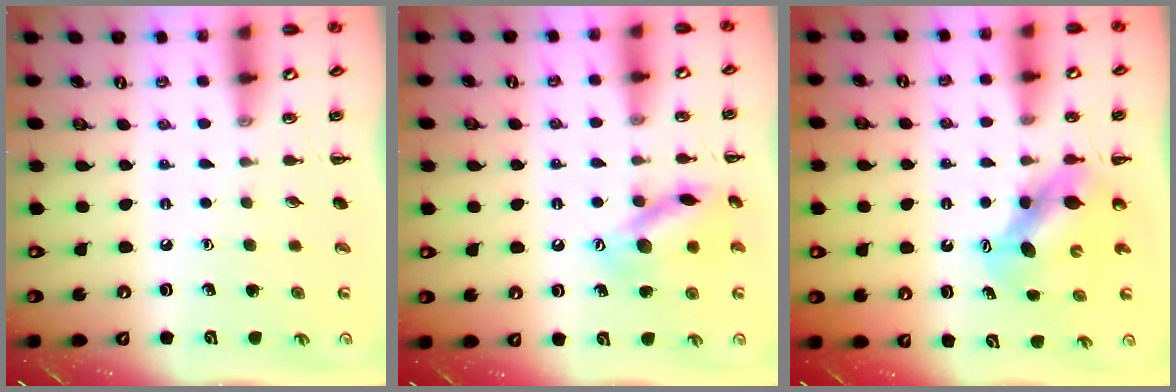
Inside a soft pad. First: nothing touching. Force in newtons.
{"total": 13.9, "press": 13.9, "slide": 1.1}
{"total": 7.1, "press": 7.0, "slide": 1.4}